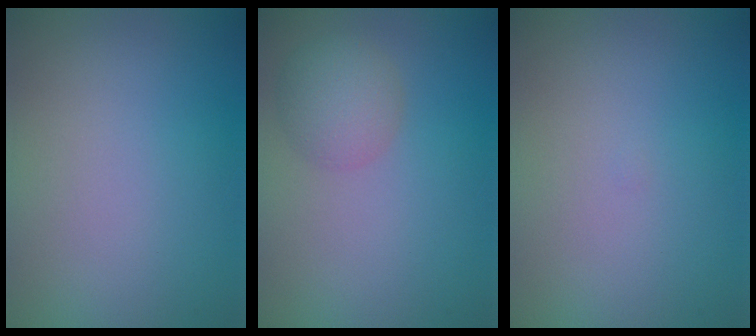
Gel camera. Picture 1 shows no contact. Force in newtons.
{"total": 2.9, "press": 2.8, "slide": 0.3}
{"total": 0.0}